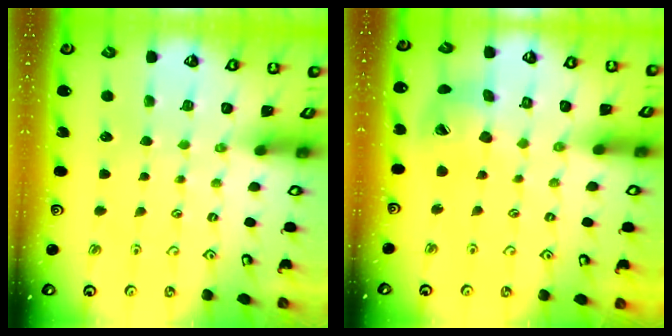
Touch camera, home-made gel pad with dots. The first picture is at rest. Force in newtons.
{"total": 14.4, "press": 14.3, "slide": 1.7}